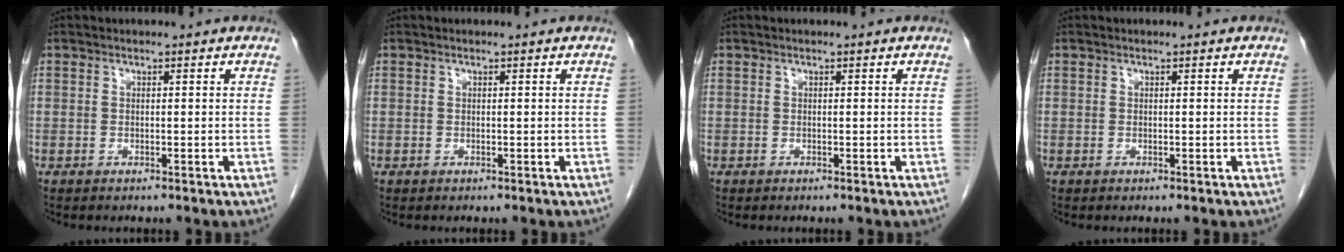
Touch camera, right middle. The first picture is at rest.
{"total": 0.0}
{"total": 0.0}
{"total": 0.0}